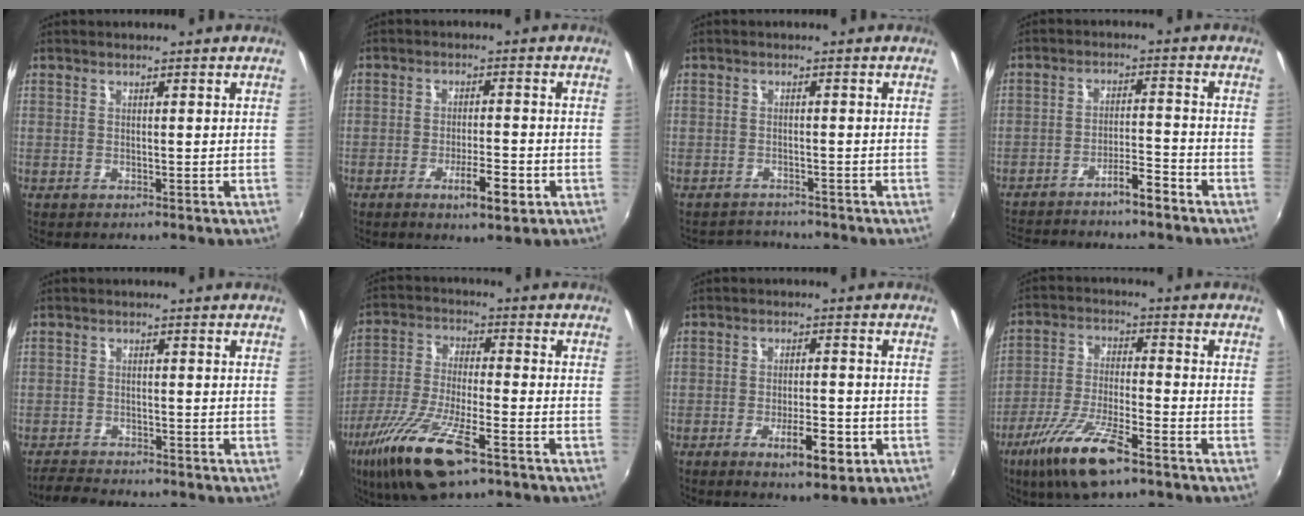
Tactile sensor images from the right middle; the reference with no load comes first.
{"total": 5.7, "force": [-2.7, 1.1, 4.9], "torque": [-0.093, -0.008, -0.040]}
{"total": 4.3, "force": [-4.2, 0.9, 0.1], "torque": [-0.017, 0.004, -0.068]}
{"total": 7.9, "force": [-7.0, 0.3, 3.5], "torque": [-0.073, 0.020, -0.115]}
{"total": 4.4, "force": [-4.2, 1.2, 0.7], "torque": [-0.036, -0.002, -0.076]}
{"total": 16.0, "force": [-9.2, 4.2, 12.5], "torque": [-0.259, -0.041, -0.178]}
{"total": 6.8, "force": [-3.1, 2.0, 5.8], "torque": [-0.105, -0.007, -0.040]}
{"total": 12.9, "force": [-8.1, 3.0, 9.7], "torque": [-0.203, -0.026, -0.153]}